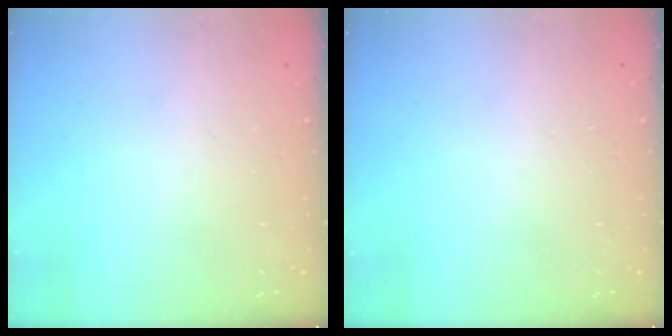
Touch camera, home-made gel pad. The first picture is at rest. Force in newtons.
{"total": 0.0}